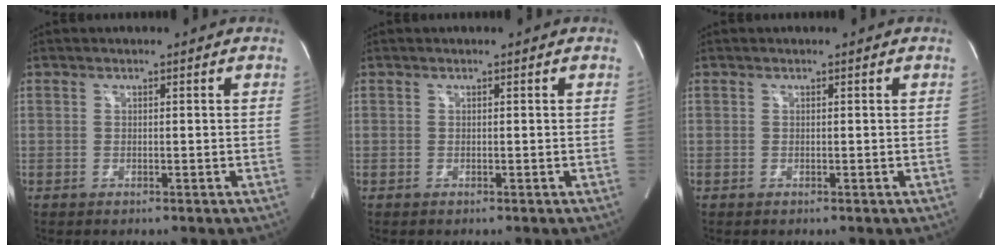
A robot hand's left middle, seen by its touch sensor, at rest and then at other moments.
{"total": 0.0}
{"total": 0.0}